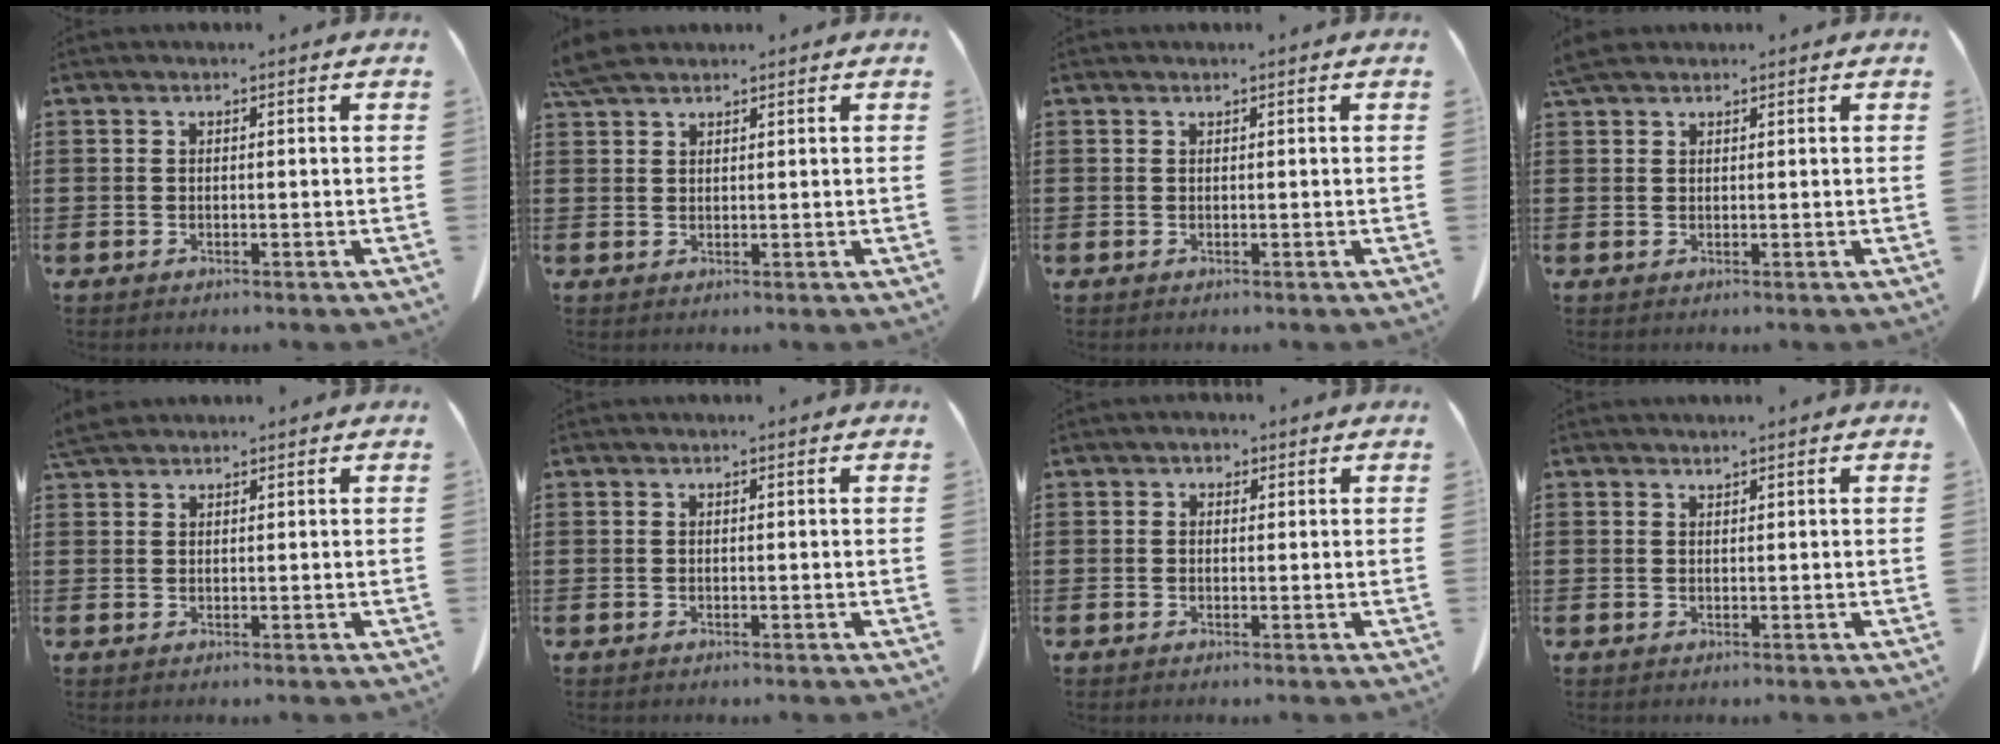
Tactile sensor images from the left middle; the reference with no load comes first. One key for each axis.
{"total": 3.9, "fx": 3.3, "fy": 0.9, "fz": 1.8, "tx": -0.046, "ty": 0.000, "tz": 0.065}
{"total": 0.0}
{"total": 2.7, "fx": 2.2, "fy": 0.8, "fz": 1.3, "tx": -0.032, "ty": 0.003, "tz": 0.045}
{"total": 2.7, "fx": 2.4, "fy": 0.7, "fz": 1.2, "tx": -0.031, "ty": 0.002, "tz": 0.047}
{"total": 0.0}
{"total": 1.1, "fx": 0.6, "fy": 0.9, "fz": 0.4, "tx": -0.011, "ty": 0.004, "tz": 0.011}
{"total": 0.7, "fx": 0.7, "fy": 0.0, "fz": 0.0, "tx": -0.002, "ty": -0.002, "tz": 0.015}